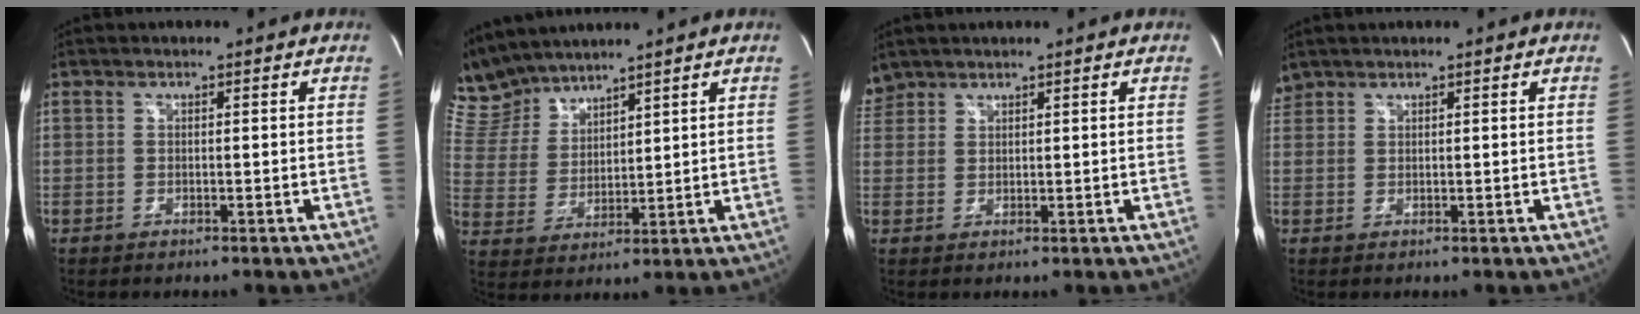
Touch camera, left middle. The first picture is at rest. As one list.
[{"total": 8.7, "force": [8.4, 1.9, 1.0], "torque": [-0.044, 0.020, 0.188]}, {"total": 2.9, "force": [2.6, 1.2, -0.2], "torque": [0.002, 0.015, 0.053]}, {"total": 1.9, "force": [1.7, 0.8, -0.2], "torque": [0.002, 0.014, 0.035]}]